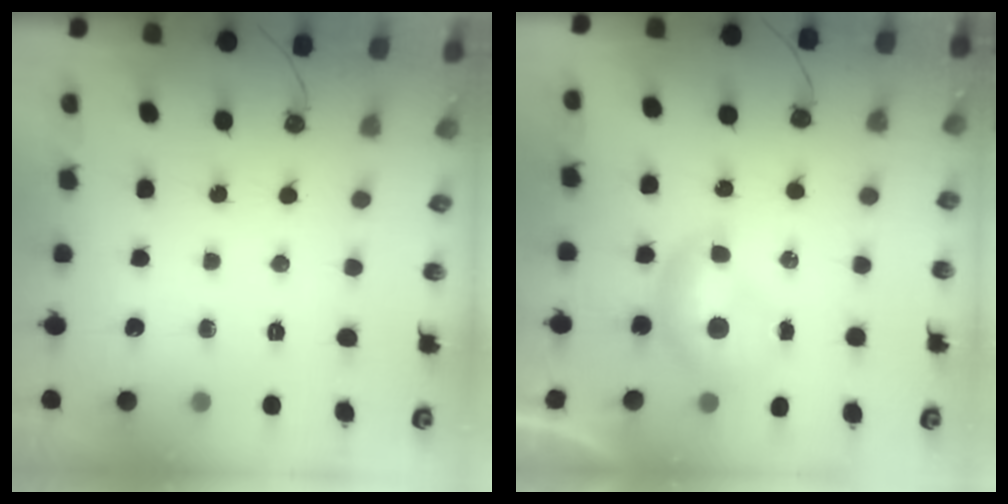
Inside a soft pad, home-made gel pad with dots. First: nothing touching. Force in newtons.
{"total": 0.0}